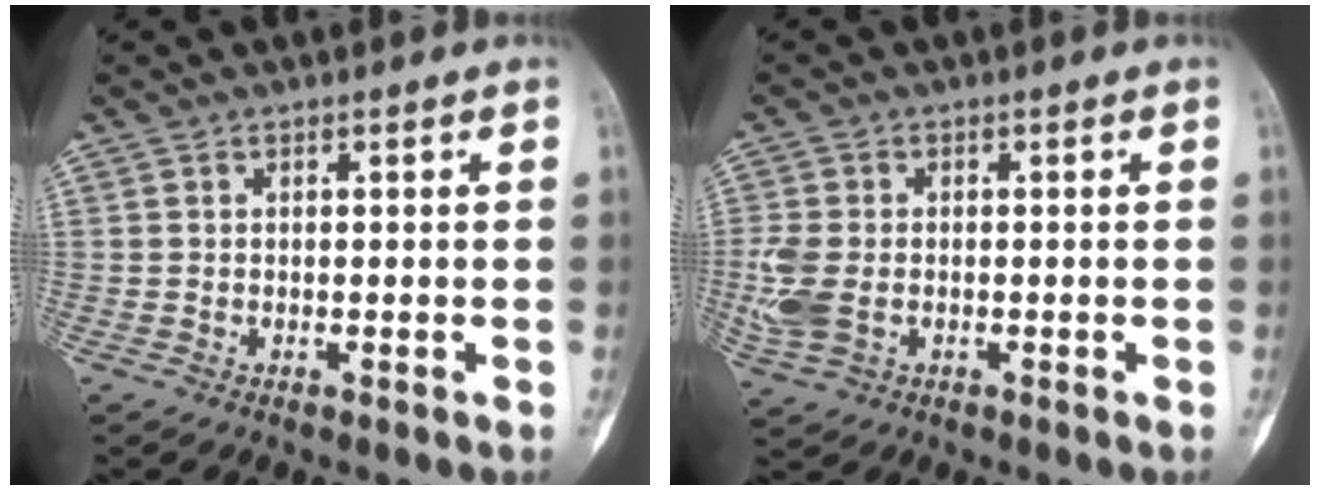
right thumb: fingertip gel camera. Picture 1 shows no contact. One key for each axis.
{"total": 6.9, "fx": -1.0, "fy": 4.6, "fz": 5.0, "tx": -0.130, "ty": 0.000, "tz": -0.017}